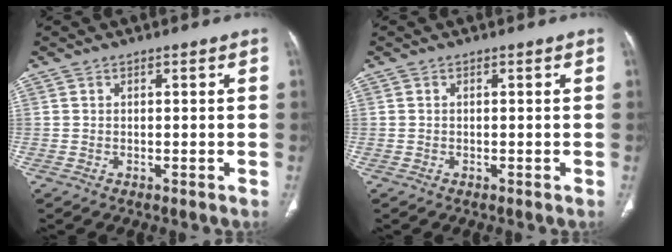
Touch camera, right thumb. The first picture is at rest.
{"total": 0.0}